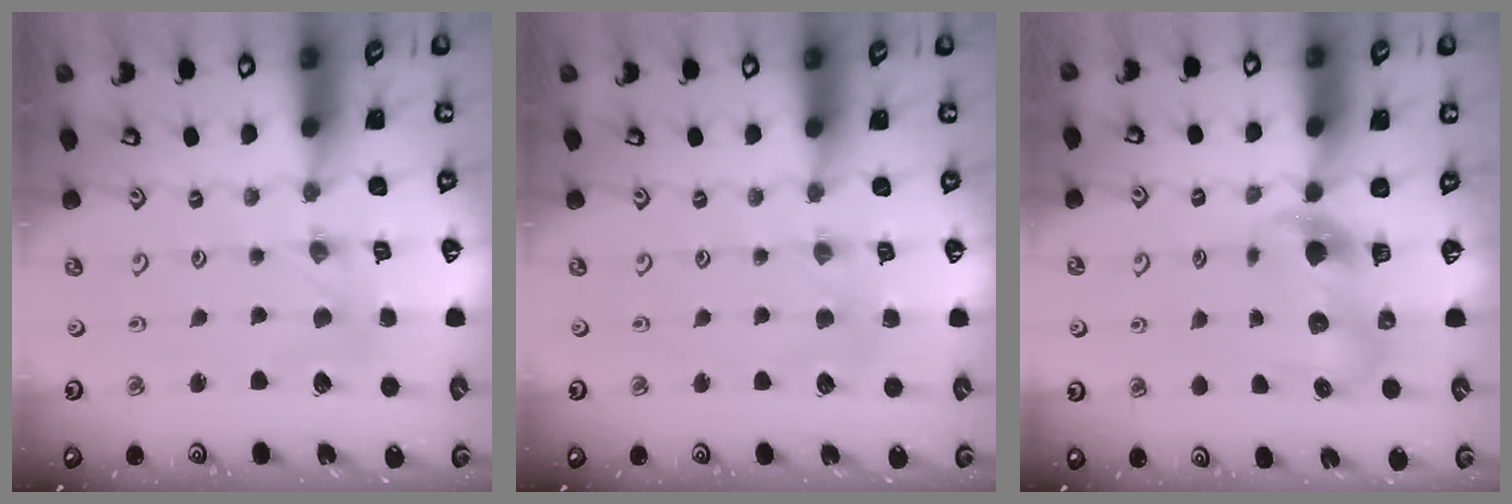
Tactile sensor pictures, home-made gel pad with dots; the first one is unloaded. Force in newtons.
{"total": 3.7, "press": 3.6, "slide": 0.6}
{"total": 5.9, "press": 5.9, "slide": 0.5}